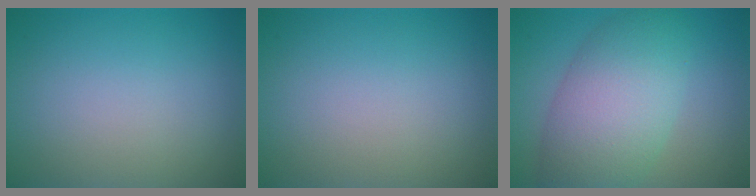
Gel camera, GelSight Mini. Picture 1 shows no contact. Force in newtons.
{"total": 0.0}
{"total": 8.2, "press": 8.2, "slide": 0.3}